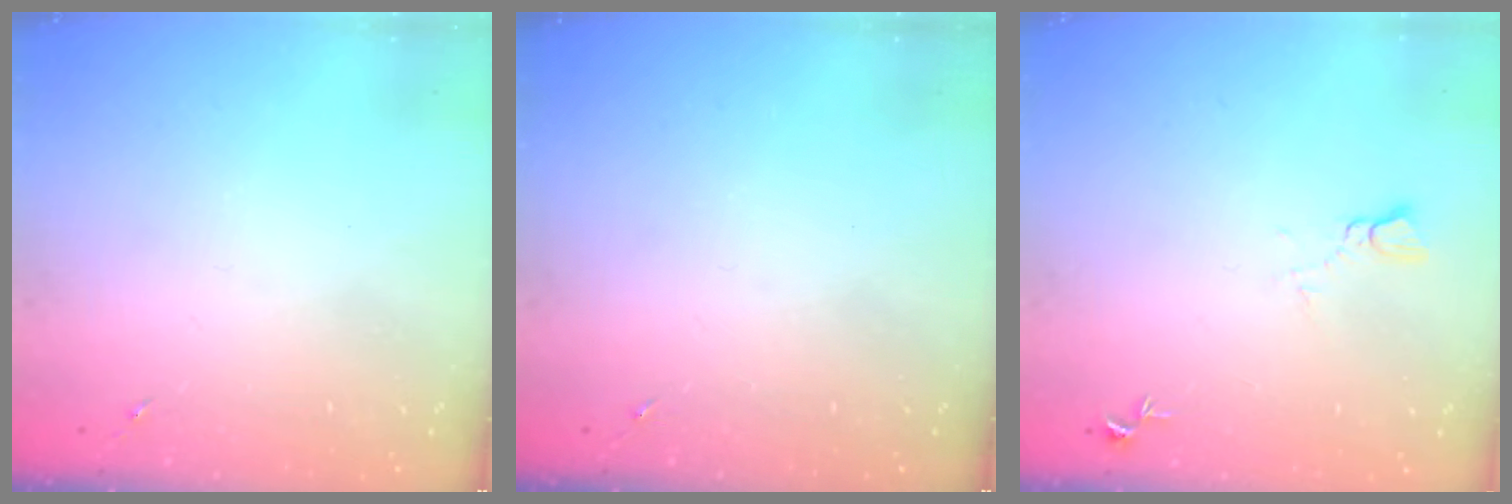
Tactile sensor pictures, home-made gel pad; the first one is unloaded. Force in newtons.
{"total": 0.0}
{"total": 3.7, "press": 3.7, "slide": 0.3}